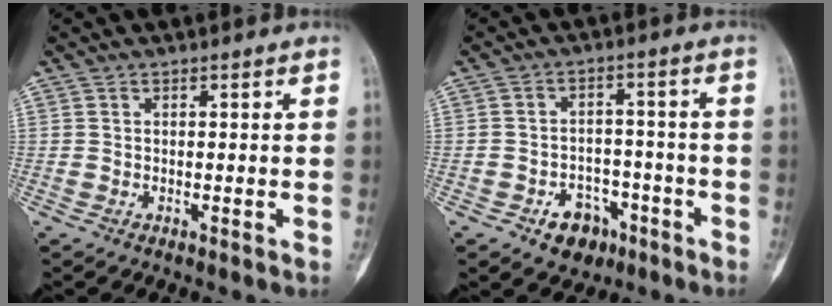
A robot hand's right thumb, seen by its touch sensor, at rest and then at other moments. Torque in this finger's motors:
{"motor_torque": [1.32, 0.80, 0.67, -0.83, 0.10]}